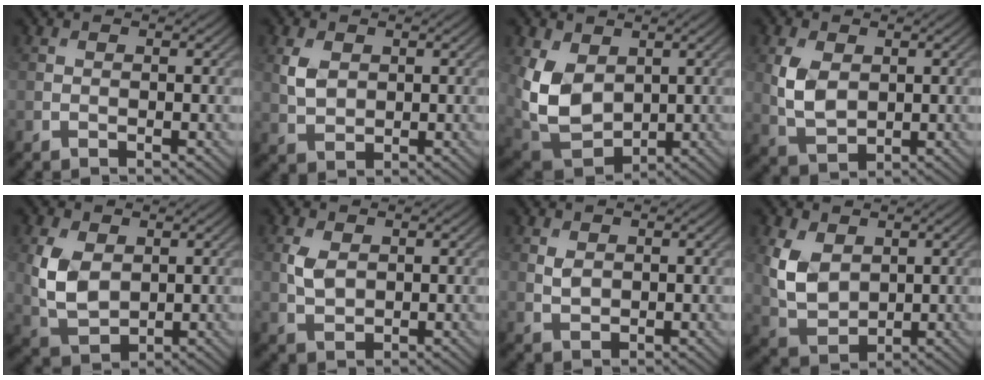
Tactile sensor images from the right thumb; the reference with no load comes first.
{"total": 3.5, "force": [1.0, 2.4, 2.3], "torque": [-0.057, 0.001, 0.022]}
{"total": 10.1, "force": [1.5, 7.1, 7.0], "torque": [-0.189, -0.009, 0.031]}
{"total": 5.6, "force": [1.0, 3.8, 4.1], "torque": [-0.097, -0.001, 0.023]}
{"total": 7.1, "force": [1.1, 4.8, 5.1], "torque": [-0.127, -0.003, 0.026]}
{"total": 3.3, "force": [0.7, 2.1, 2.4], "torque": [-0.062, -0.001, 0.017]}
{"total": 1.7, "force": [0.6, 1.2, 1.1], "torque": [-0.029, -0.004, 0.016]}
{"total": 7.3, "force": [1.9, 5.1, 4.9], "torque": [-0.124, -0.005, 0.042]}